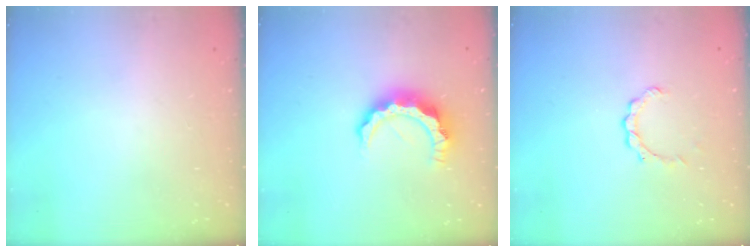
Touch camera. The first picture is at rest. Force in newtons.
{"total": 9.2, "press": 9.2, "slide": 1.2}
{"total": 3.6, "press": 3.6, "slide": 0.3}